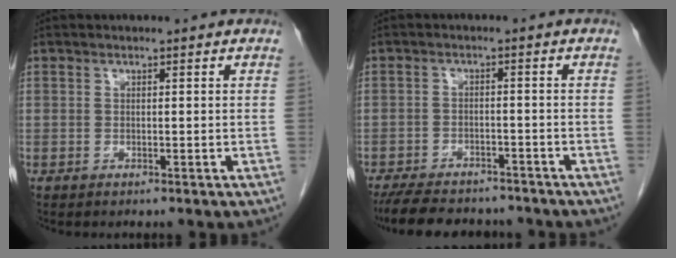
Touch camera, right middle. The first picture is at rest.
{"total": 12.3, "force": [-10.7, 3.8, 4.8], "torque": [-0.094, -0.005, -0.151]}